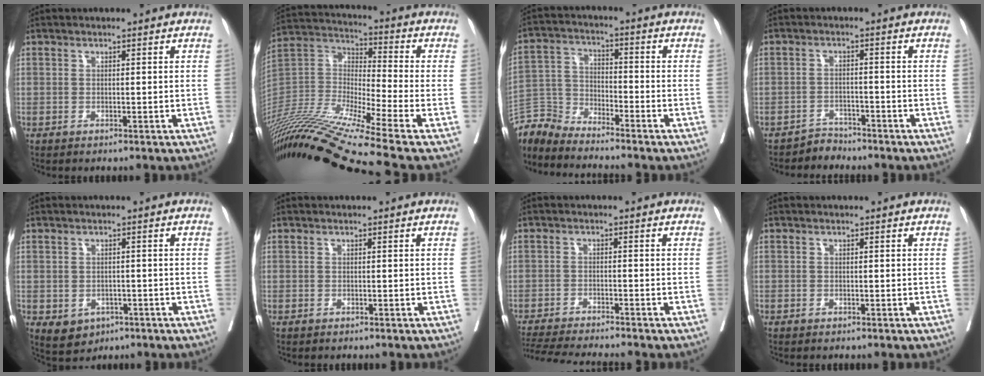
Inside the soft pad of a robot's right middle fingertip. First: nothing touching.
{"total": 21.9, "force": [-17.8, -2.0, 12.6], "torque": [-0.286, -0.017, -0.337]}
{"total": 7.1, "force": [-7.1, -0.1, -0.2], "torque": [0.002, 0.005, -0.143]}
{"total": 2.4, "force": [-2.2, 0.6, -0.8], "torque": [0.017, -0.004, -0.039]}
{"total": 4.3, "force": [-1.9, 3.5, 1.8], "torque": [-0.029, -0.003, -0.017]}
{"total": 0.0}
{"total": 9.9, "force": [-9.2, -0.7, 3.7], "torque": [-0.054, -0.017, -0.150]}
{"total": 0.5, "force": [-0.2, 0.4, -0.1], "torque": [0.000, 0.005, -0.006]}